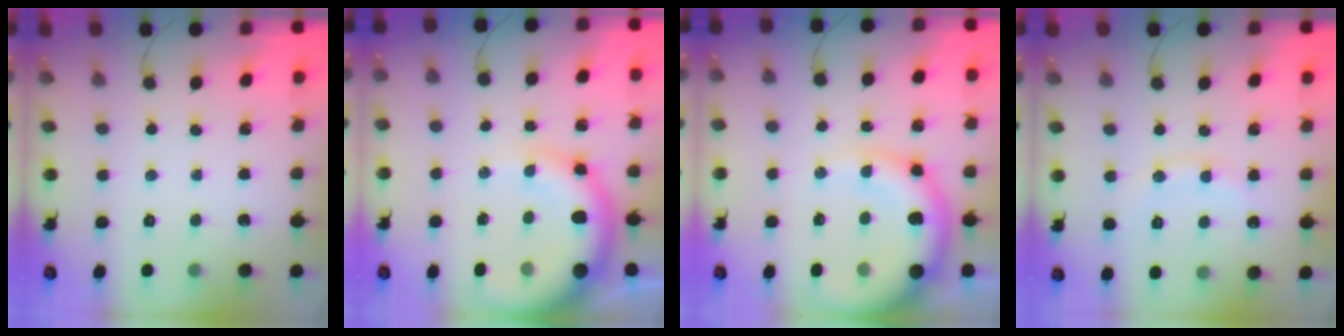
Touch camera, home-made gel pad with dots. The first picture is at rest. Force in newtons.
{"total": 15.0, "press": 14.6, "slide": 3.8}
{"total": 15.0, "press": 14.7, "slide": 3.2}
{"total": 8.8, "press": 8.7, "slide": 1.2}